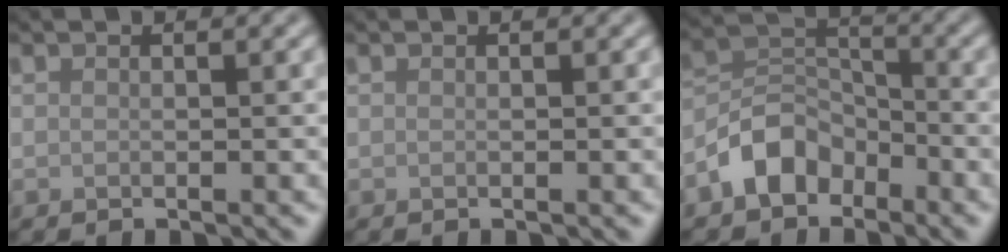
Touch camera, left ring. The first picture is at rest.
{"total": 0.0}
{"total": 4.3, "force": [-2.9, 2.7, 1.6], "torque": [-0.023, 0.008, -0.065]}